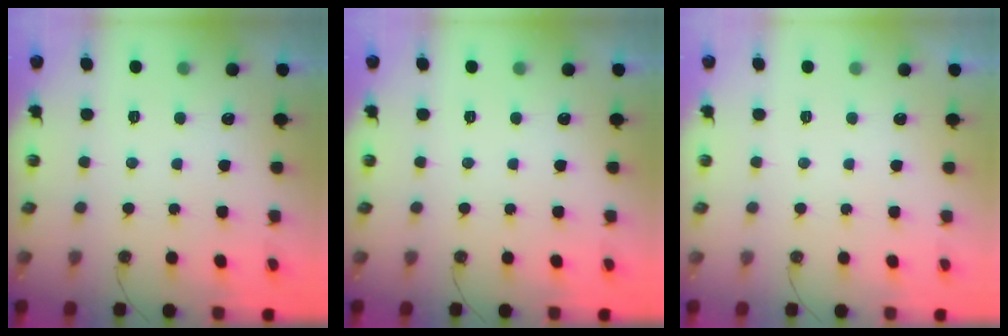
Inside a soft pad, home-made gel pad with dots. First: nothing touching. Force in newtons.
{"total": 0.0}
{"total": 0.0}